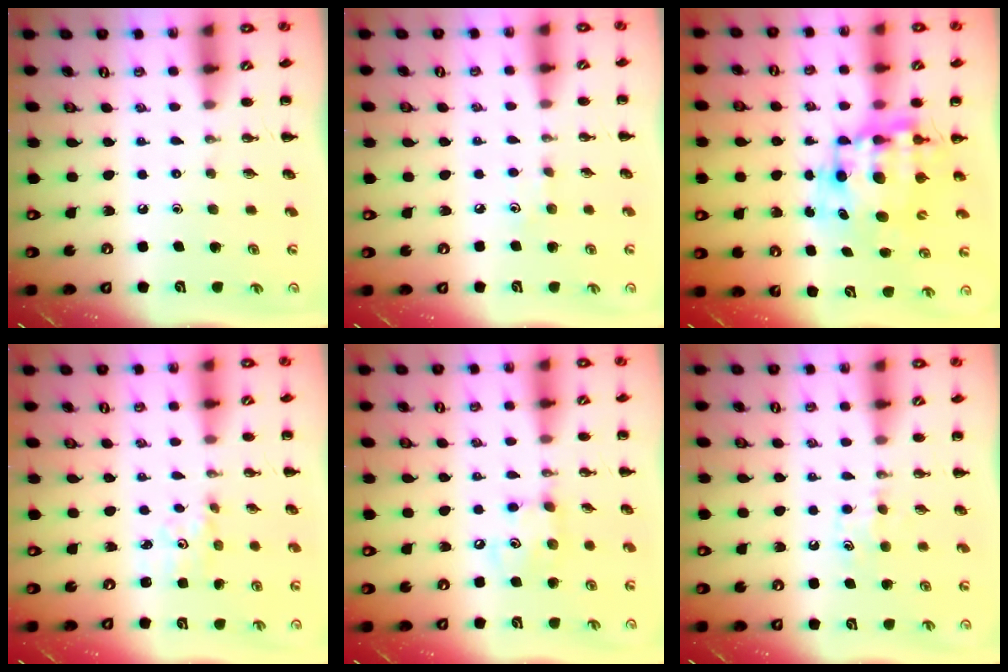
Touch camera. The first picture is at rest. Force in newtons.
{"total": 4.8, "press": 4.5, "slide": 1.6}
{"total": 9.7, "press": 9.4, "slide": 2.4}
{"total": 1.8, "press": 1.8, "slide": 0.5}
{"total": 6.3, "press": 6.3, "slide": 0.6}
{"total": 4.6, "press": 4.4, "slide": 1.4}